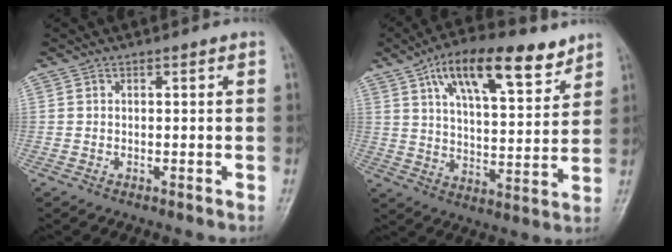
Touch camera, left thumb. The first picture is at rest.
{"total": 17.5, "force": [10.2, 6.7, 12.5], "torque": [-0.168, -0.032, 0.167]}